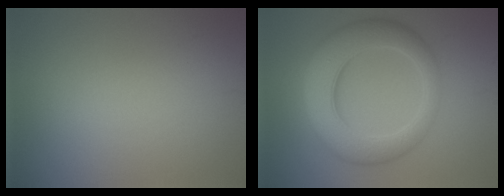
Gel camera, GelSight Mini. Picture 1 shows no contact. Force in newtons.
{"total": 8.0, "press": 8.0, "slide": 0.3}